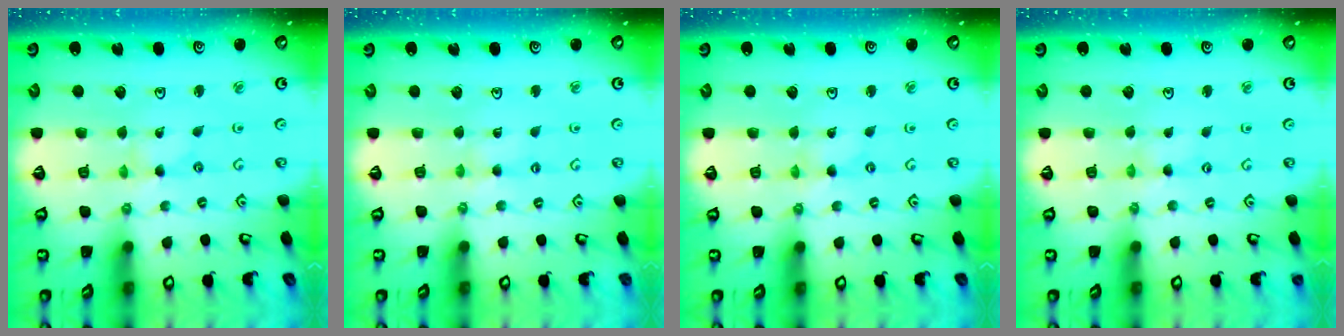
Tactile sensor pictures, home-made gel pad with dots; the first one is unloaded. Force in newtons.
{"total": 2.0, "press": 2.0, "slide": 0.4}
{"total": 0.0}
{"total": 0.0}